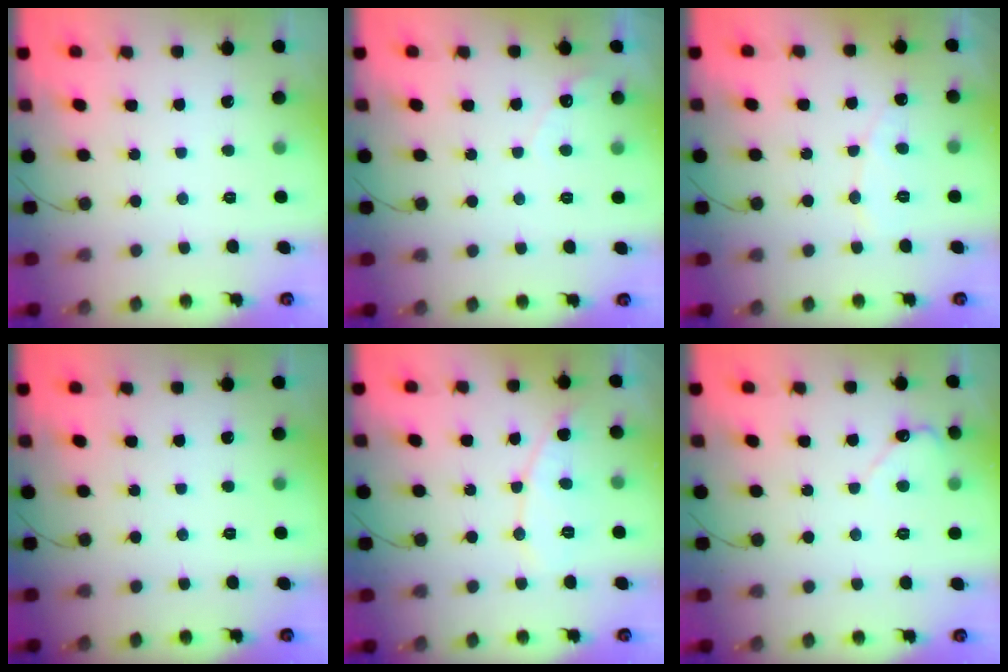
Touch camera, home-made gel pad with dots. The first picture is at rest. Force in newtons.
{"total": 2.8, "press": 2.8, "slide": 0.1}
{"total": 4.9, "press": 4.9, "slide": 0.4}
{"total": 0.0}
{"total": 7.0, "press": 7.0, "slide": 0.2}
{"total": 3.0, "press": 3.0, "slide": 0.3}